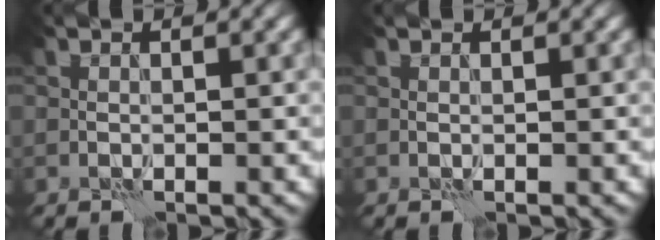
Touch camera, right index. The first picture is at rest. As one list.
[{"total": 0.6, "force": [0.5, 0.1, 0.1], "torque": [-0.008, -0.002, 0.003]}]